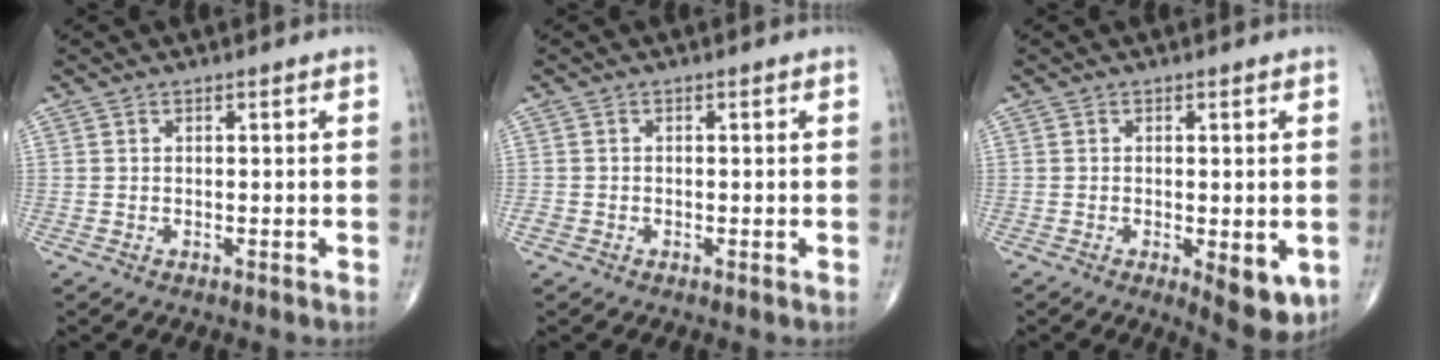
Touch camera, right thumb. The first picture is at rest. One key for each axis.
{"total": 0.9, "fx": -0.4, "fy": 0.7, "fz": 0.5, "tx": -0.012, "ty": -0.002, "tz": -0.010}
{"total": 7.0, "fx": -1.8, "fy": 2.7, "fz": 6.2, "tx": -0.075, "ty": -0.017, "tz": -0.020}